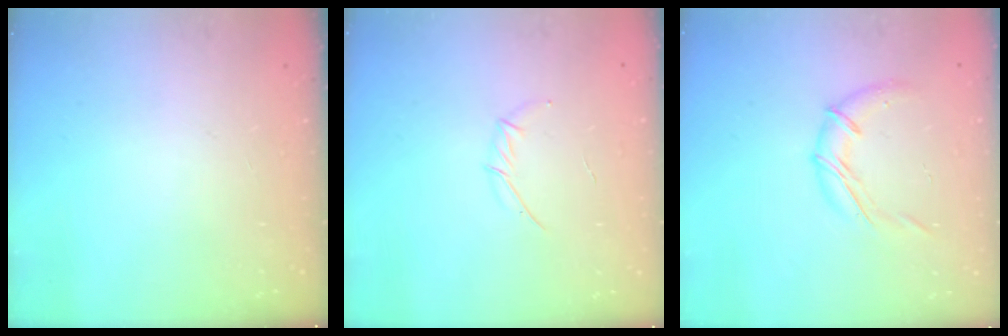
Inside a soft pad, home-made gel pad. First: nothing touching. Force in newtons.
{"total": 3.3, "press": 3.2, "slide": 0.9}
{"total": 10.7, "press": 10.6, "slide": 1.5}